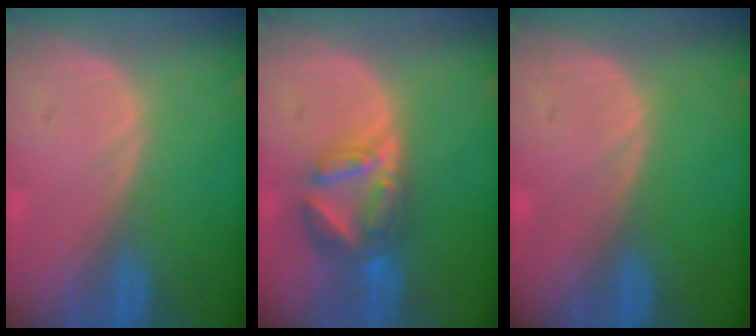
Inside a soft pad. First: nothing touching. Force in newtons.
{"total": 7.2, "press": 6.2, "slide": 3.5}
{"total": 0.0}